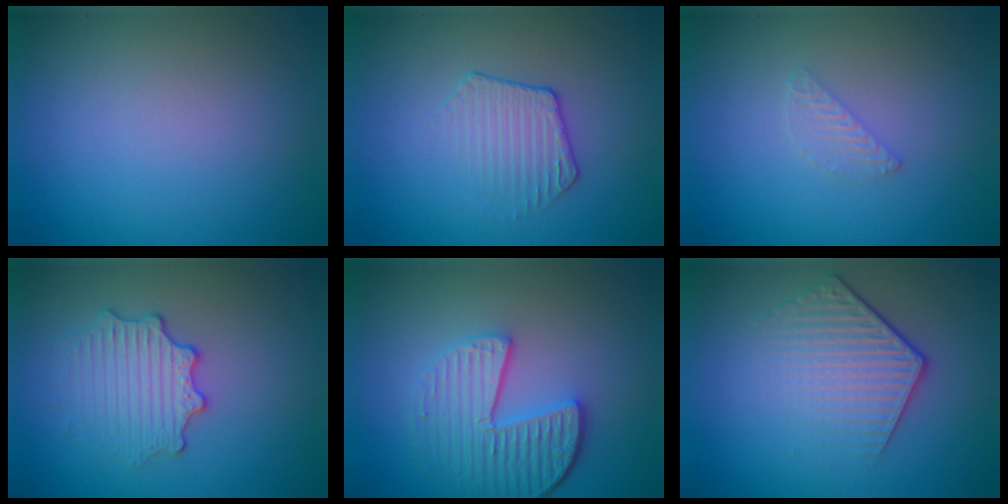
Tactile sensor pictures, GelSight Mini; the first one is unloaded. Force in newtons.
{"total": 2.1, "press": 1.5, "slide": 1.4}
{"total": 1.1, "press": 1.1, "slide": 0.1}
{"total": 2.9, "press": 2.8, "slide": 0.9}
{"total": 4.9, "press": 3.9, "slide": 2.9}
{"total": 4.4, "press": 3.1, "slide": 3.1}